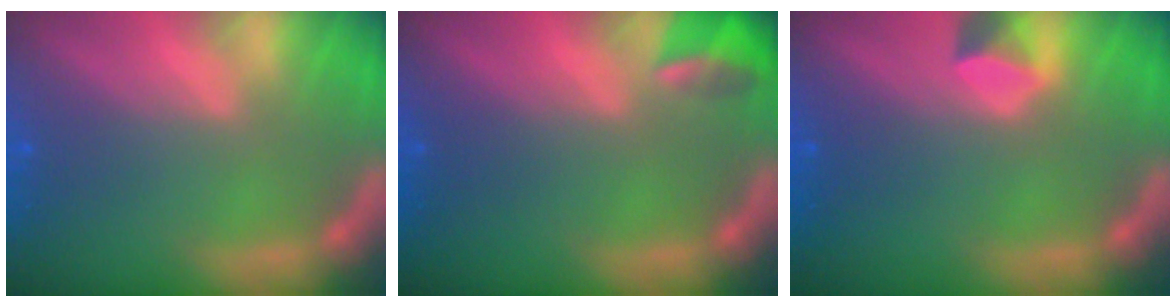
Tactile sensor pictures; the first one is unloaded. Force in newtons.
{"total": 2.9}
{"total": 1.9}